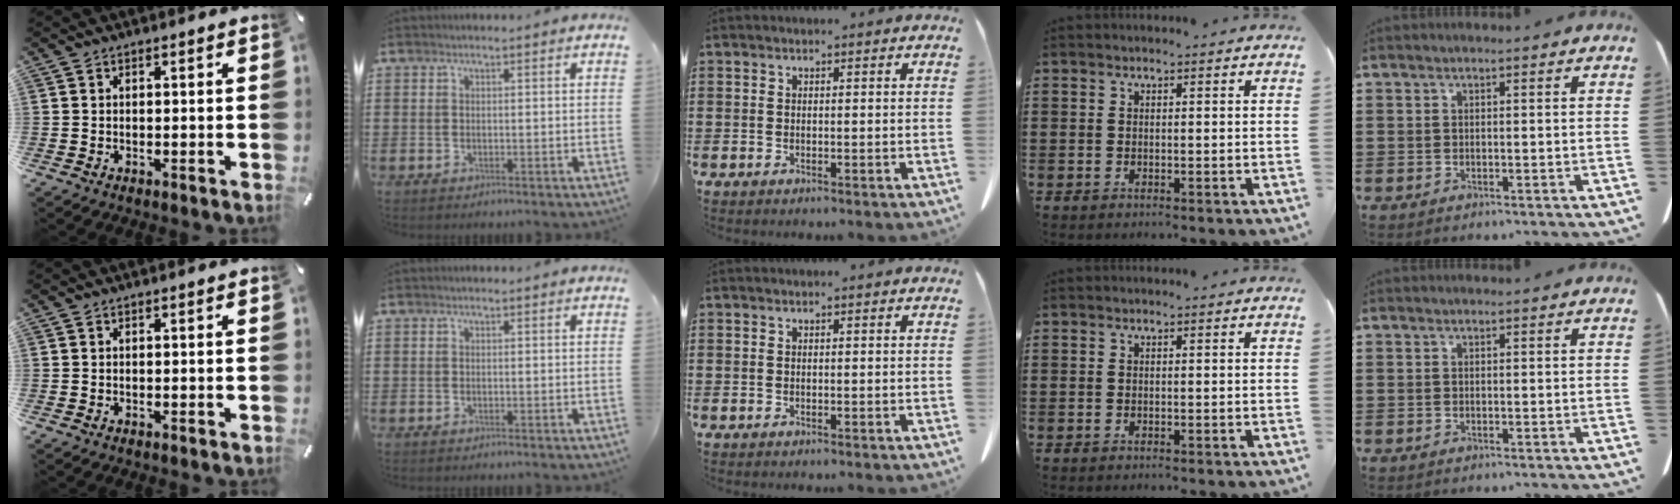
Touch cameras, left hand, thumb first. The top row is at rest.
{}